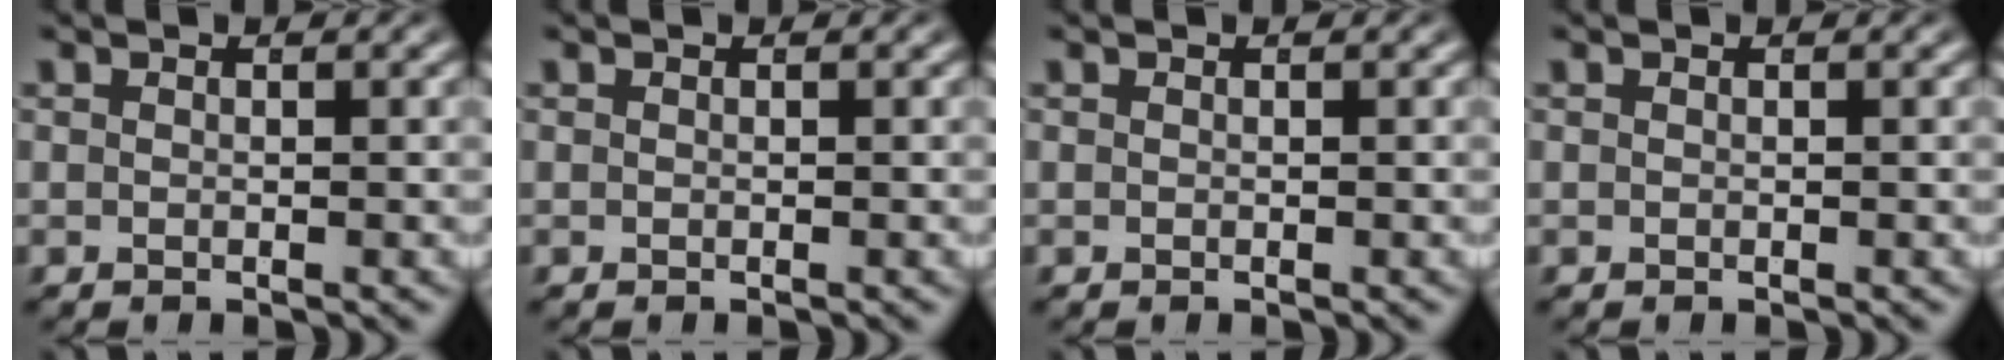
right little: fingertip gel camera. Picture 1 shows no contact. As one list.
[{"total": 0.0}, {"total": 0.0}, {"total": 0.0}]